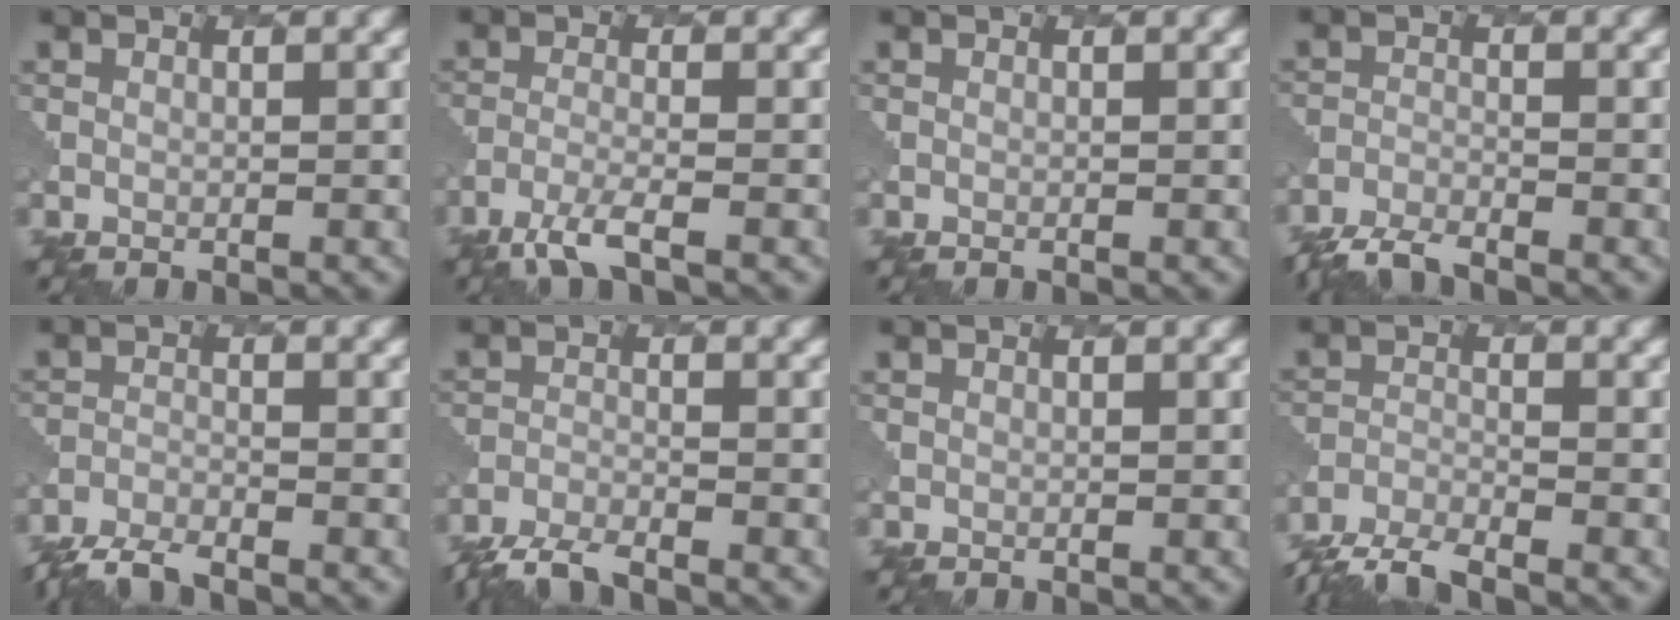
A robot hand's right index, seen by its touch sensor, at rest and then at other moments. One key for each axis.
{"total": 3.1, "fx": -2.3, "fy": 0.4, "fz": 2.0, "tx": -0.043, "ty": -0.001, "tz": -0.058}
{"total": 0.0}
{"total": 4.1, "fx": -3.9, "fy": 0.5, "fz": 1.0, "tx": -0.027, "ty": -0.012, "tz": -0.077}
{"total": 4.5, "fx": -4.3, "fy": 0.6, "fz": 1.1, "tx": -0.028, "ty": -0.016, "tz": -0.082}
{"total": 4.8, "fx": -4.5, "fy": 0.7, "fz": 1.3, "tx": -0.032, "ty": -0.017, "tz": -0.085}
{"total": 0.0}
{"total": 6.3, "fx": -5.9, "fy": 1.1, "fz": 2.0, "tx": -0.042, "ty": -0.017, "tz": -0.105}